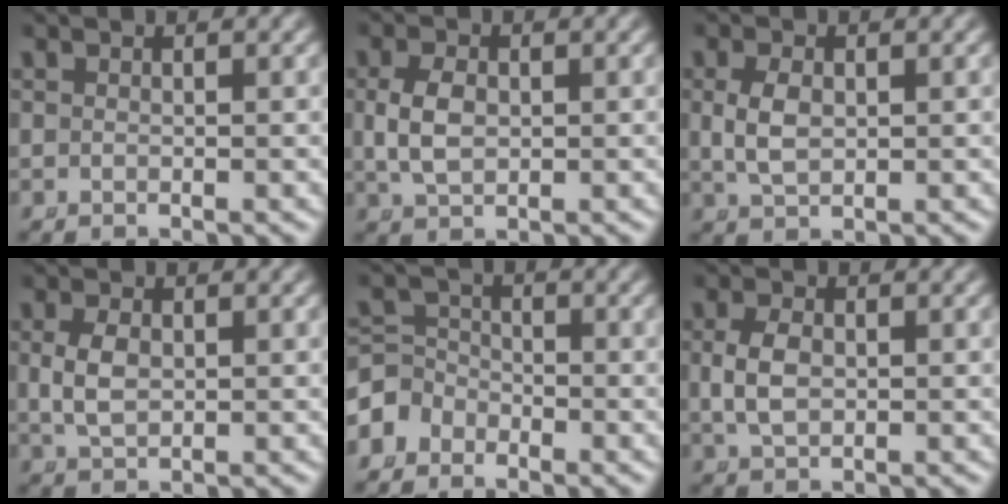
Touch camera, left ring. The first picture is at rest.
{"total": 3.2, "force": [0.0, 2.2, 2.3], "torque": [-0.060, -0.009, 0.012]}
{"total": 2.7, "force": [0.1, 1.8, 2.0], "torque": [-0.055, -0.011, 0.015]}
{"total": 2.7, "force": [0.1, 1.8, 2.0], "torque": [-0.054, -0.010, 0.014]}
{"total": 5.0, "force": [-2.1, 4.3, 1.4], "torque": [-0.038, -0.021, -0.032]}
{"total": 2.8, "force": [-0.1, 1.9, 2.1], "torque": [-0.055, -0.008, 0.009]}